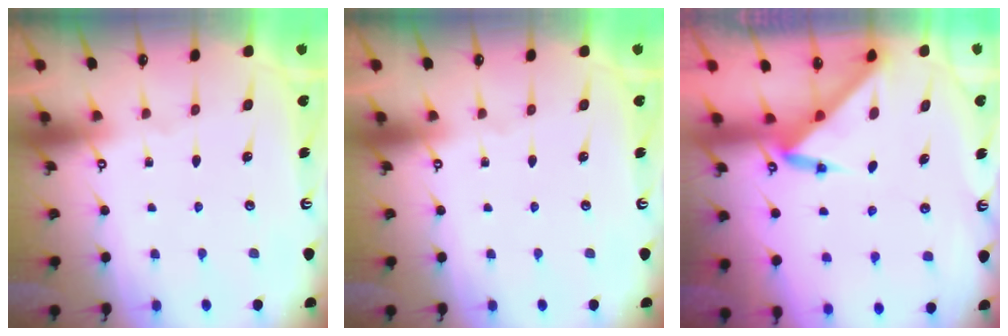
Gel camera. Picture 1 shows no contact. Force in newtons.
{"total": 0.0}
{"total": 3.2, "press": 3.2, "slide": 0.0}